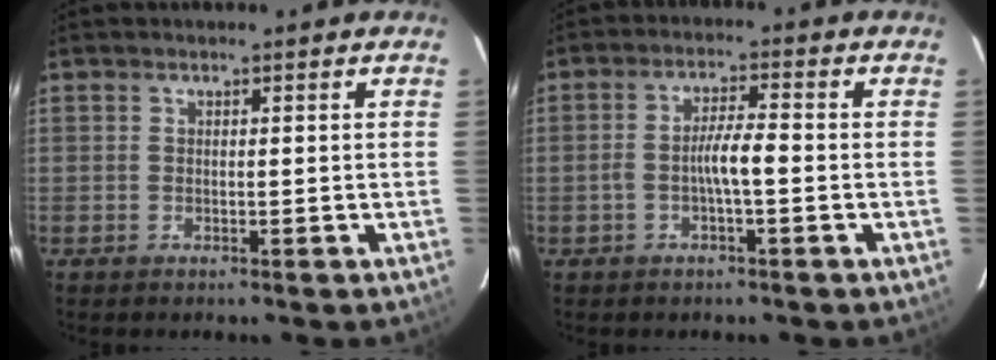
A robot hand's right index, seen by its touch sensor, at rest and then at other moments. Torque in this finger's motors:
{"motor_torque": [0.29, -0.02, 0.13, 0.09]}